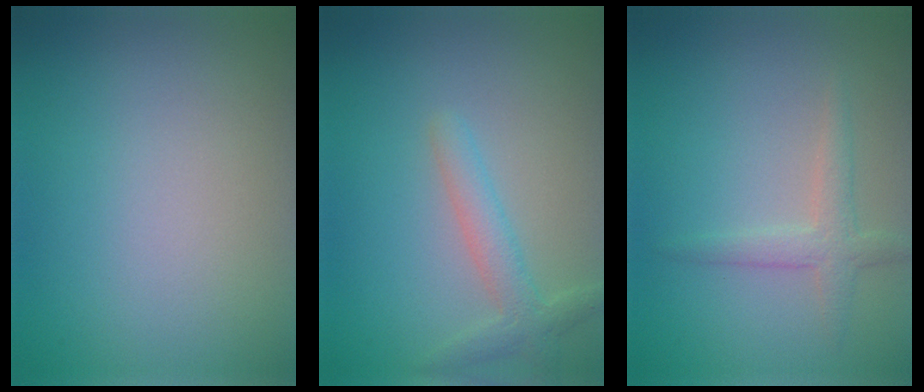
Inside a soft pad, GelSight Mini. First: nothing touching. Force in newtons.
{"total": 2.6, "press": 2.5, "slide": 0.2}
{"total": 2.0, "press": 2.0, "slide": 0.1}